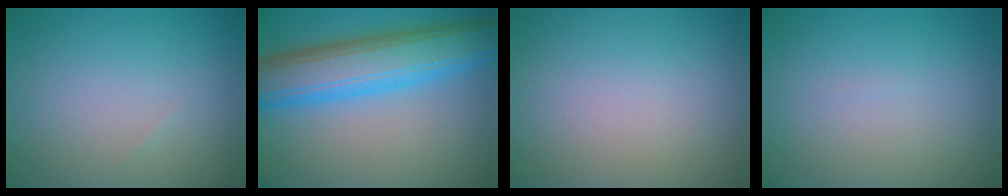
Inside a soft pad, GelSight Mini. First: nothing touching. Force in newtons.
{"total": 9.2, "press": 9.2, "slide": 0.1}
{"total": 0.0}
{"total": 0.0}